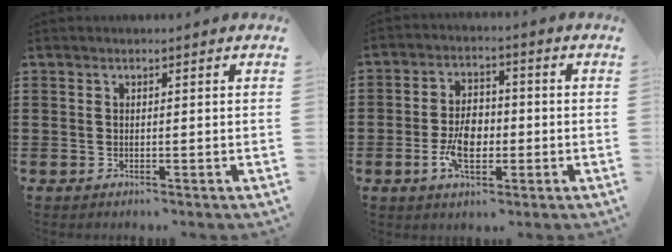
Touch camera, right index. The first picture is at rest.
{"total": 6.8, "force": [-1.5, 4.1, 5.2], "torque": [-0.113, 0.006, -0.030]}